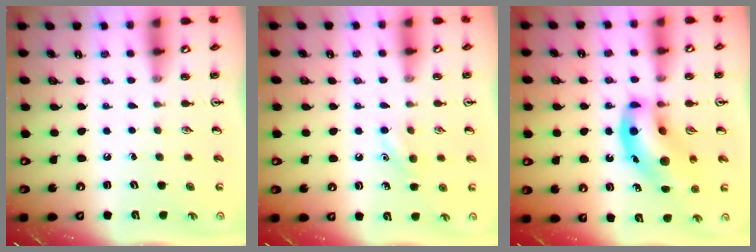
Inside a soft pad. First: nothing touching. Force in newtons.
{"total": 6.8, "press": 6.4, "slide": 2.3}
{"total": 15.2, "press": 14.6, "slide": 4.0}